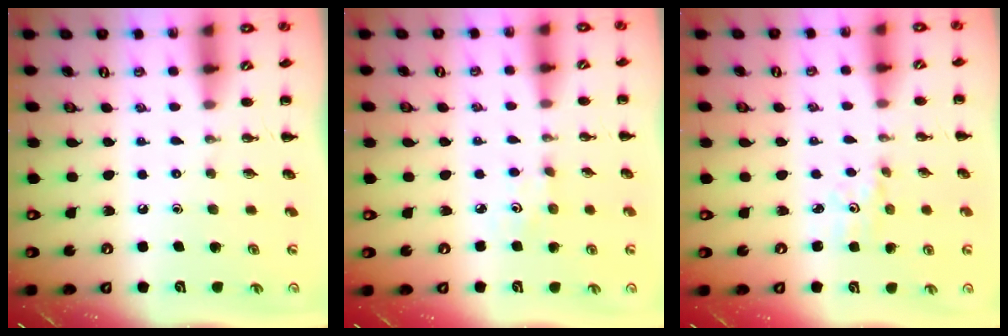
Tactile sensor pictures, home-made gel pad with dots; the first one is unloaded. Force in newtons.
{"total": 2.2, "press": 2.1, "slide": 0.7}
{"total": 2.4, "press": 2.3, "slide": 0.7}